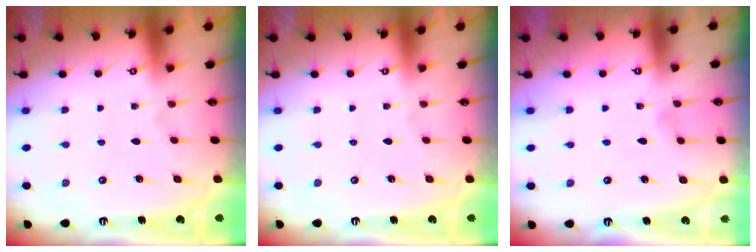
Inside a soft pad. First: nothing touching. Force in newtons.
{"total": 0.0}
{"total": 2.8, "press": 2.8, "slide": 0.3}